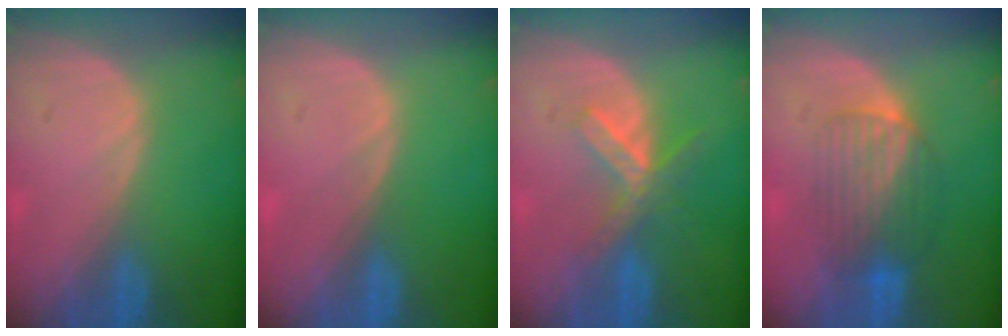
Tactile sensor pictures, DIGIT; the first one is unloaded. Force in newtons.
{"total": 0.0}
{"total": 5.2, "press": 5.1, "slide": 1.0}
{"total": 6.4, "press": 6.3, "slide": 1.1}